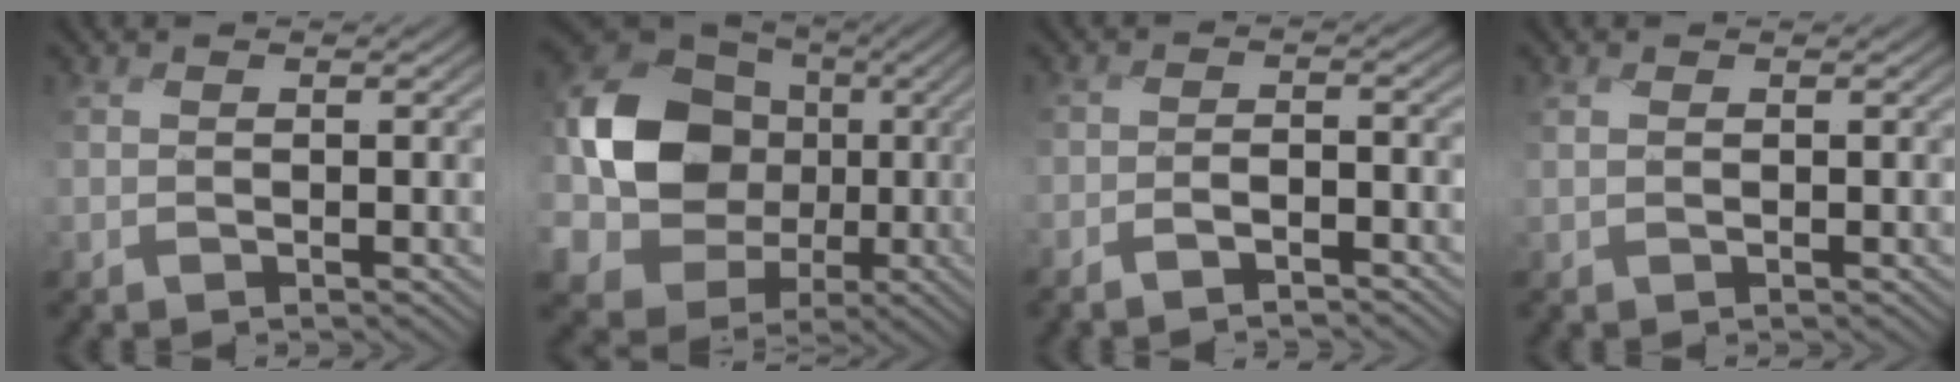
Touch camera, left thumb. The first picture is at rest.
{"total": 15.3, "force": [-0.1, 13.3, 7.6], "torque": [-0.177, -0.010, -0.019]}
{"total": 2.3, "force": [-2.3, 0.1, 0.5], "torque": [-0.006, 0.005, -0.051]}
{"total": 0.9, "force": [0.2, 0.4, 0.7], "torque": [-0.018, 0.002, 0.005]}